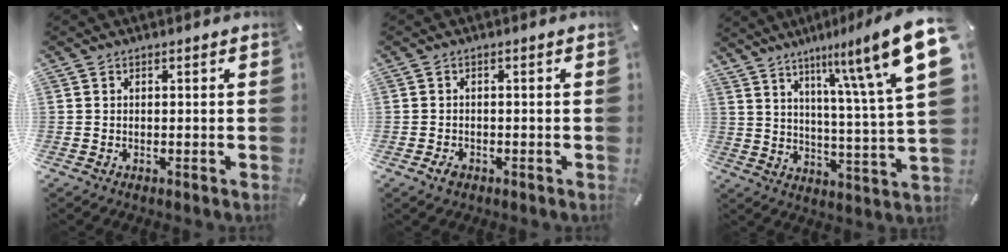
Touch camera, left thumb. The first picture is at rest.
{"total": 1.8, "force": [-0.8, 1.1, 1.2], "torque": [-0.031, 0.001, -0.018]}
{"total": 19.6, "force": [10.6, 3.1, 16.2], "torque": [-0.239, -0.063, 0.156]}